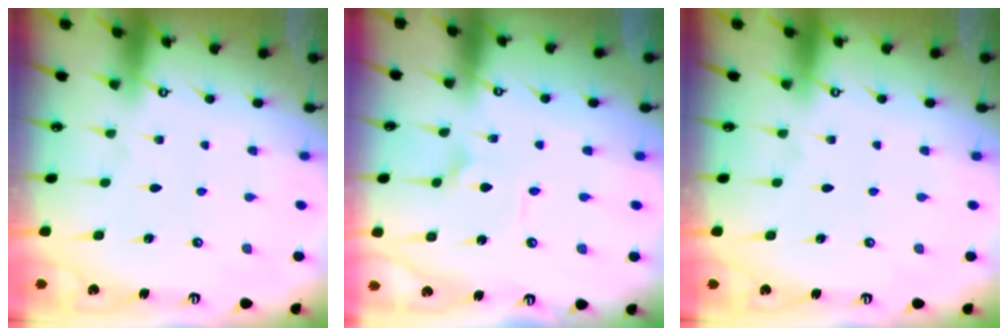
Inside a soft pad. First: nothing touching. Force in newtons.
{"total": 2.9, "press": 2.9, "slide": 0.1}
{"total": 0.0}